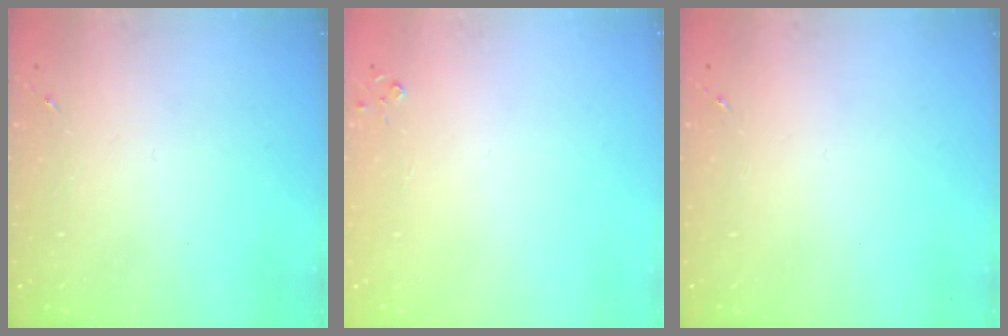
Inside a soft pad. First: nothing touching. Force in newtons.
{"total": 2.7, "press": 2.7, "slide": 0.3}
{"total": 0.0}